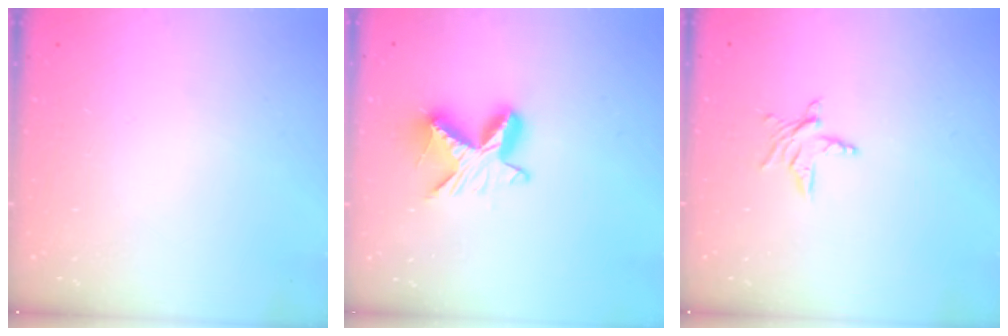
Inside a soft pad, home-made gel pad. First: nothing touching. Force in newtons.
{"total": 8.7, "press": 8.7, "slide": 0.2}
{"total": 4.6, "press": 4.6, "slide": 0.4}